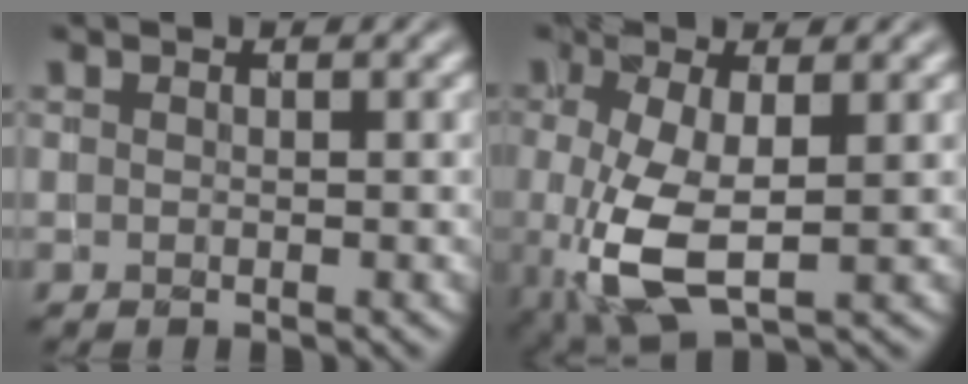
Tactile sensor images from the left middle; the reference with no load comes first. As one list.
[{"total": 5.9, "force": [-1.2, 2.4, 5.3], "torque": [-0.124, -0.010, -0.017]}]